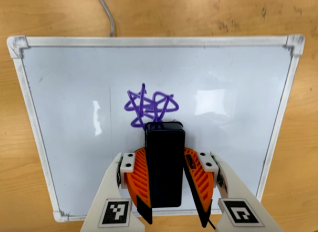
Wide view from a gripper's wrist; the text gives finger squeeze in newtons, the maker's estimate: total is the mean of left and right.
{"total": 13.0, "left": 14.5, "right": 11.5}